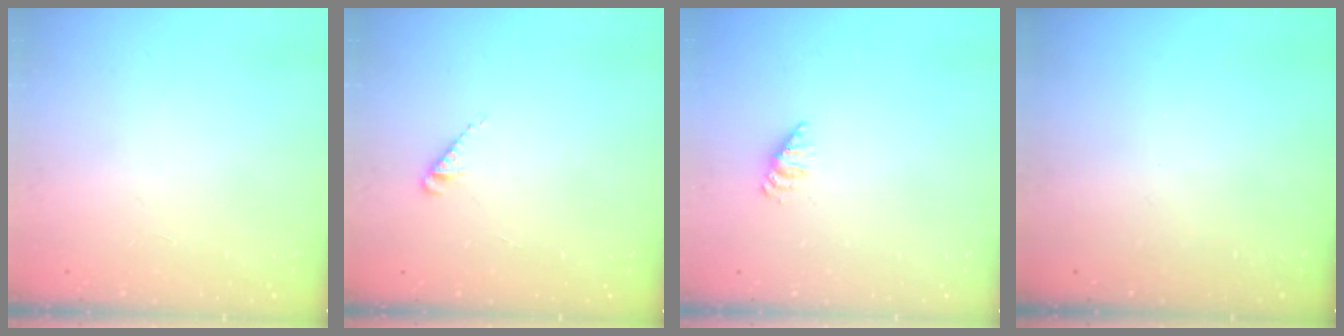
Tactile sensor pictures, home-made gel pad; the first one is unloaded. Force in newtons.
{"total": 2.3, "press": 2.3, "slide": 0.2}
{"total": 2.6, "press": 2.6, "slide": 0.4}
{"total": 0.0}